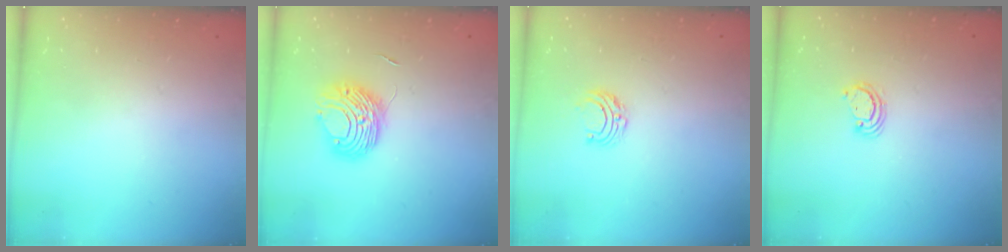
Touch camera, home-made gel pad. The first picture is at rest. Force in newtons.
{"total": 8.8, "press": 8.8, "slide": 0.3}
{"total": 5.0, "press": 5.0, "slide": 0.4}
{"total": 2.9, "press": 2.9, "slide": 0.3}